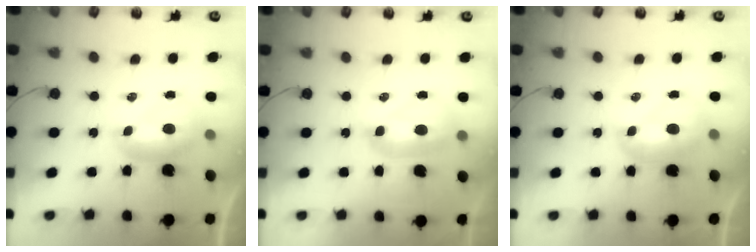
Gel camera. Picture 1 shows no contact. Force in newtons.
{"total": 2.7, "press": 2.6, "slide": 0.6}
{"total": 1.6, "press": 1.6, "slide": 0.3}